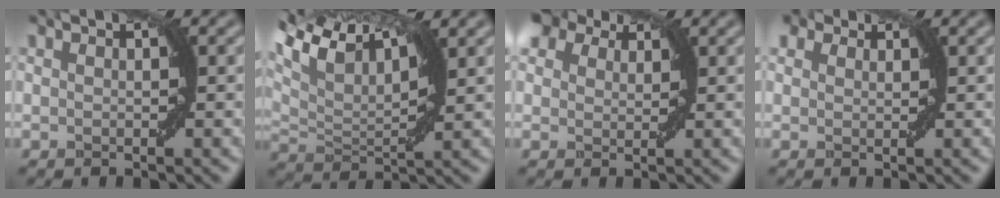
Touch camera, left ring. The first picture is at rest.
{"total": 5.9, "force": [2.7, 3.0, 4.4], "torque": [-0.112, 0.008, 0.062]}
{"total": 1.8, "force": [1.5, 0.8, -0.7], "torque": [-0.005, 0.005, 0.023]}
{"total": 1.0, "force": [0.4, 0.3, -0.9], "torque": [0.014, 0.000, 0.005]}